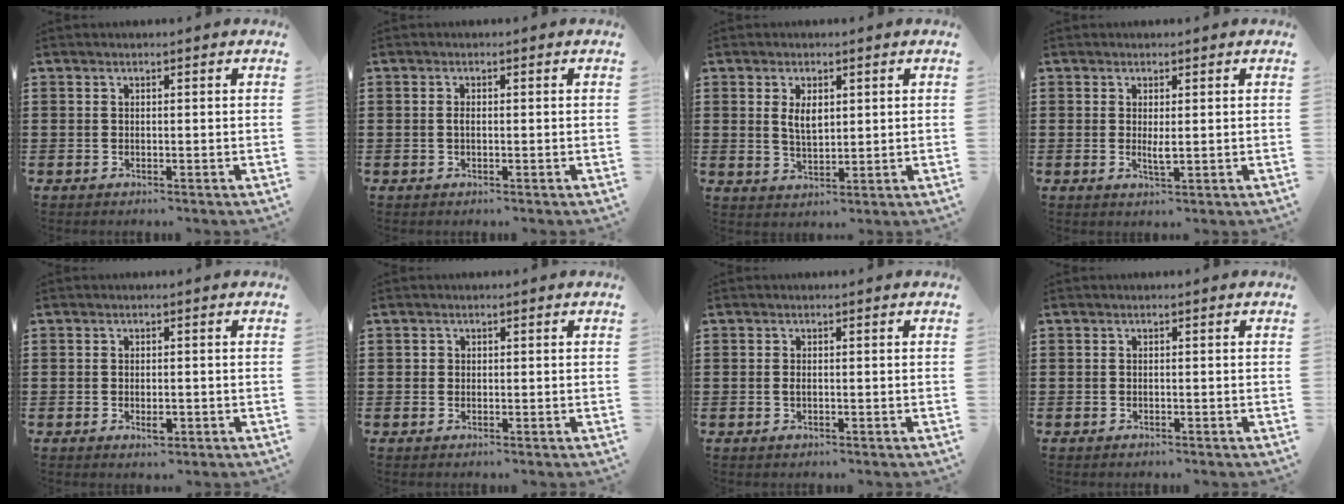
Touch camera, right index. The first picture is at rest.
{"total": 0.9, "force": [0.0, 0.4, 0.8], "torque": [-0.016, 0.000, 0.000]}
{"total": 3.6, "force": [1.1, 1.8, 2.9], "torque": [-0.052, 0.004, 0.018]}
{"total": 2.0, "force": [0.2, 0.4, 1.9], "torque": [-0.036, -0.003, 0.004]}
{"total": 1.9, "force": [-0.5, 0.8, 1.7], "torque": [-0.030, -0.001, -0.009]}
{"total": 0.7, "force": [0.1, 0.7, 0.1], "torque": [-0.004, 0.005, 0.001]}
{"total": 0.9, "force": [-0.1, 0.4, 0.8], "torque": [-0.016, 0.000, -0.002]}
{"total": 0.0}